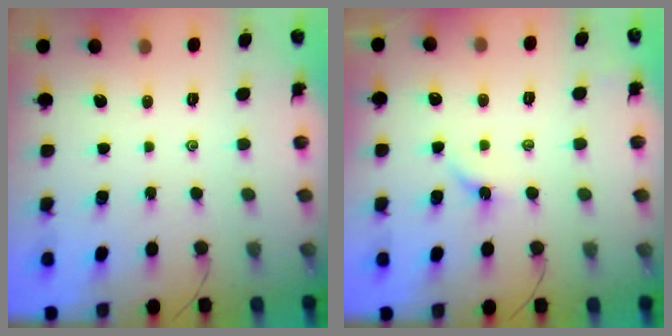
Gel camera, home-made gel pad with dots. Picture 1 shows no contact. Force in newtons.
{"total": 2.7, "press": 2.6, "slide": 0.6}